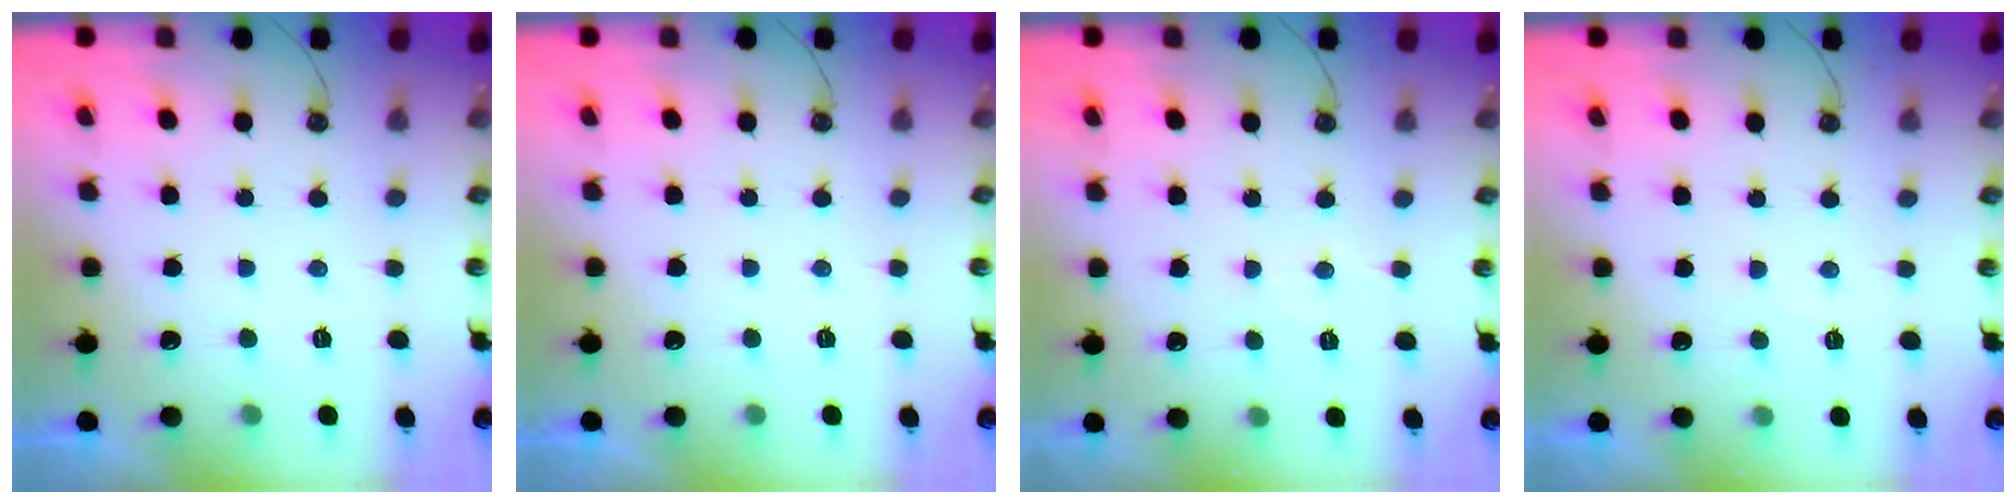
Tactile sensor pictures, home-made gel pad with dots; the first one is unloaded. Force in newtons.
{"total": 0.0}
{"total": 4.0, "press": 3.9, "slide": 0.6}
{"total": 2.4, "press": 2.4, "slide": 0.4}